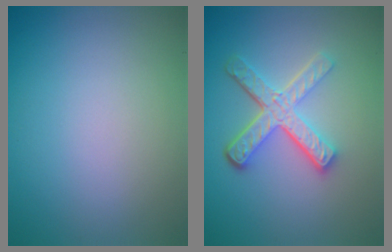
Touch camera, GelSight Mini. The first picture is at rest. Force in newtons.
{"total": 5.1, "press": 3.6, "slide": 3.5}